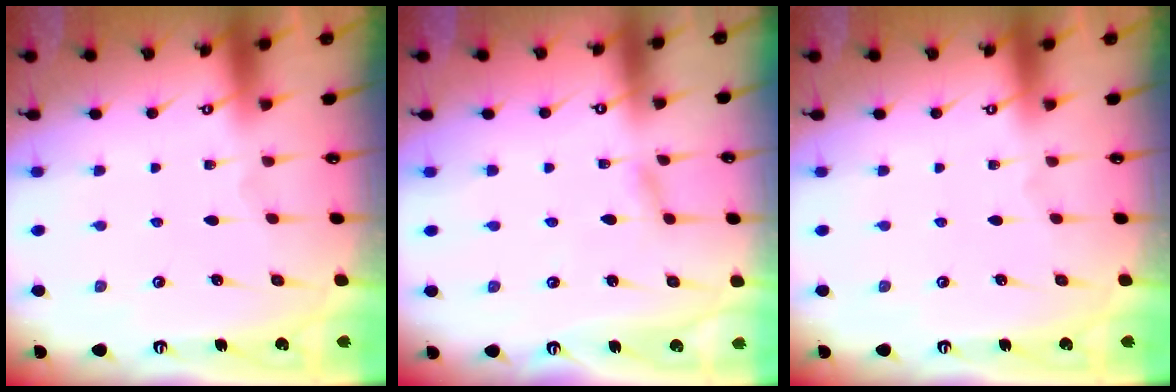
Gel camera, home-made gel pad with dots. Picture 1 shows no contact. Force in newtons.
{"total": 2.5, "press": 2.5, "slide": 0.2}
{"total": 0.0}